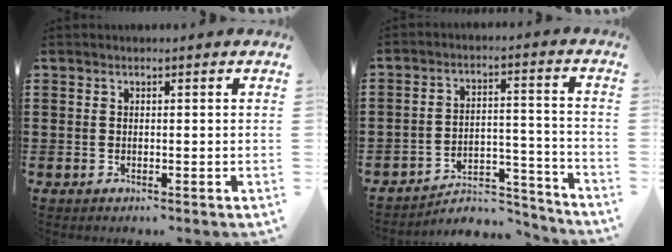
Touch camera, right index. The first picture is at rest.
{"total": 5.7, "force": [-5.2, 1.6, 1.4], "torque": [-0.021, 0.014, -0.103]}